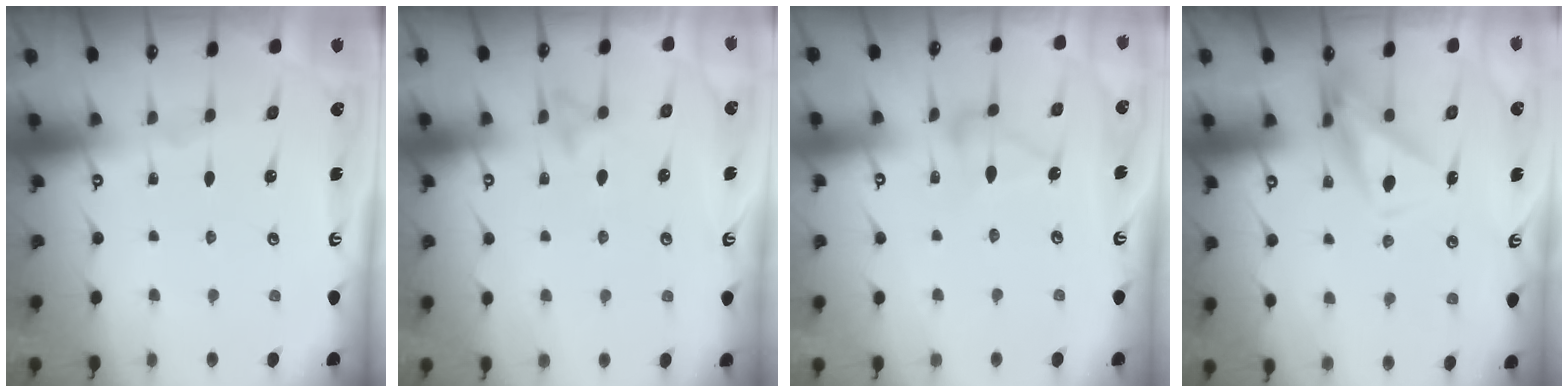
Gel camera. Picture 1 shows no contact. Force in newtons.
{"total": 8.3, "press": 8.1, "slide": 1.7}
{"total": 8.0, "press": 8.0, "slide": 0.4}
{"total": 8.1, "press": 8.0, "slide": 1.4}